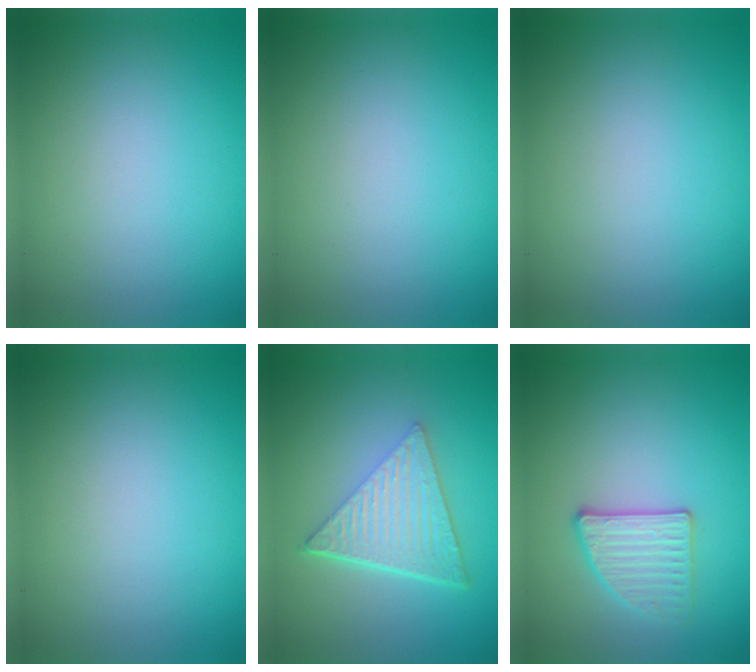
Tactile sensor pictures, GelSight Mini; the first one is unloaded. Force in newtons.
{"total": 0.0}
{"total": 0.0}
{"total": 0.0}
{"total": 6.8, "press": 4.5, "slide": 5.1}
{"total": 2.8, "press": 2.7, "slide": 0.6}